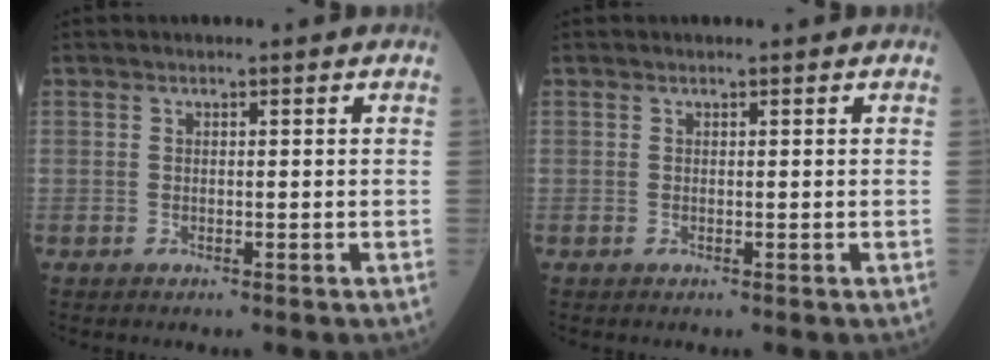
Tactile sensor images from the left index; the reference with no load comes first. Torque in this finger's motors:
{"motor_torque": [0.15, 0.15, 0.00, -0.01]}